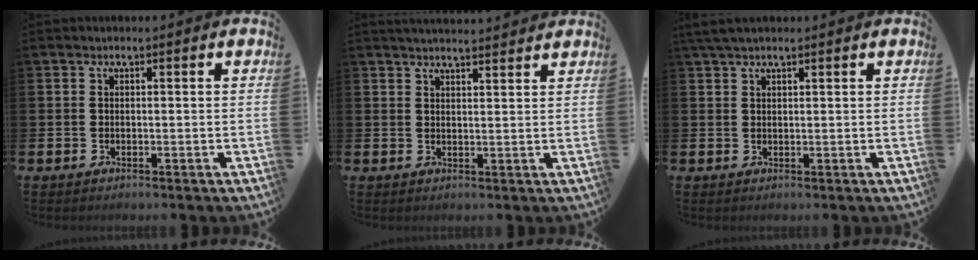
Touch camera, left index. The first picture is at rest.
{"total": 2.9, "force": [2.9, -0.1, 0.1], "torque": [-0.004, -0.015, 0.052]}
{"total": 2.6, "force": [2.1, 0.8, 1.4], "torque": [-0.033, 0.005, 0.039]}